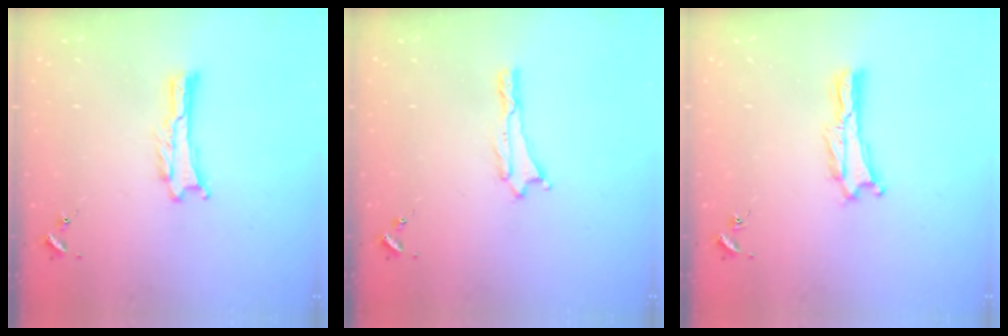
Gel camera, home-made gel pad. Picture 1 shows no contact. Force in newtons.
{"total": 0.0}
{"total": 0.0}